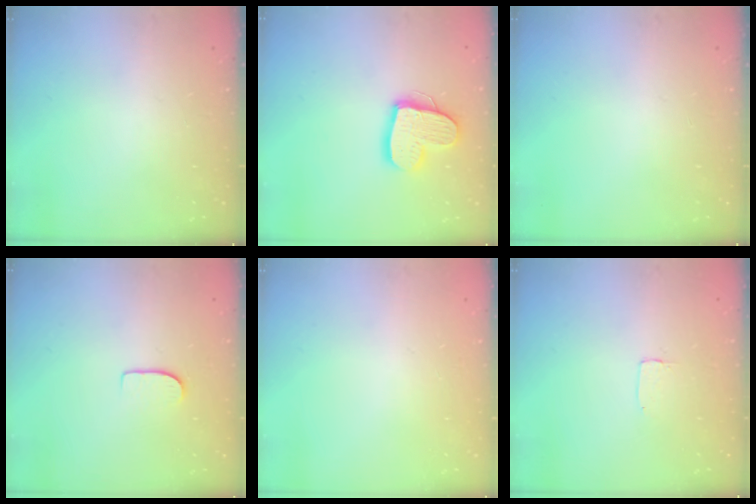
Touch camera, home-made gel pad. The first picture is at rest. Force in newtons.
{"total": 14.4, "press": 14.3, "slide": 1.3}
{"total": 0.0}
{"total": 5.5, "press": 5.5, "slide": 0.5}
{"total": 0.0}
{"total": 2.0, "press": 2.0, "slide": 0.0}